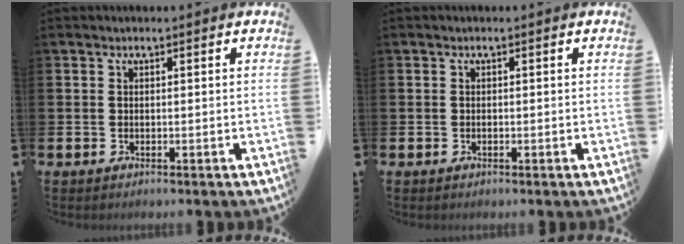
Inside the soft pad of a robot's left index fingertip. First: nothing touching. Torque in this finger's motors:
{"motor_torque": [-0.17, -0.19, 0.00, -0.01]}